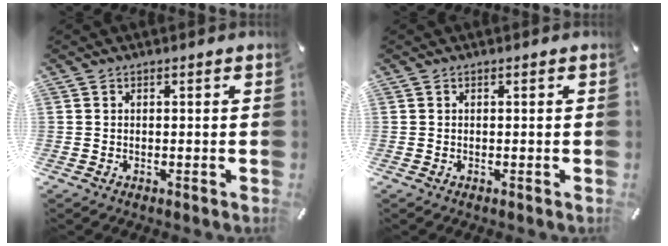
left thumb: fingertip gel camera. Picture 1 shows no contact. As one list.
[{"total": 0.0}]